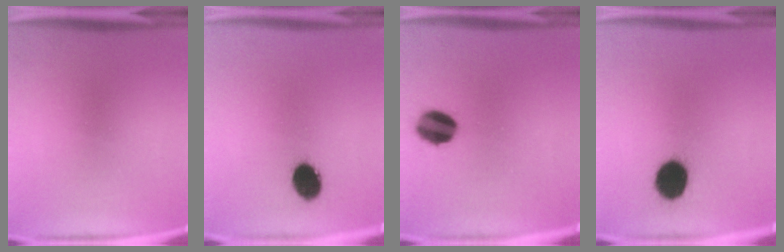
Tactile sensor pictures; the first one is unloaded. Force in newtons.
{"total": 7.5}
{"total": 9.9}
{"total": 10.1}